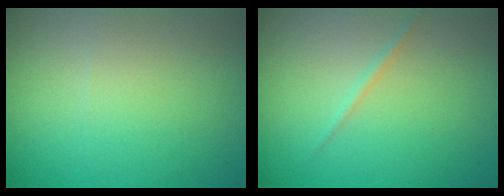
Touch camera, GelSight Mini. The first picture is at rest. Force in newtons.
{"total": 0.7, "press": 0.7, "slide": 0.1}